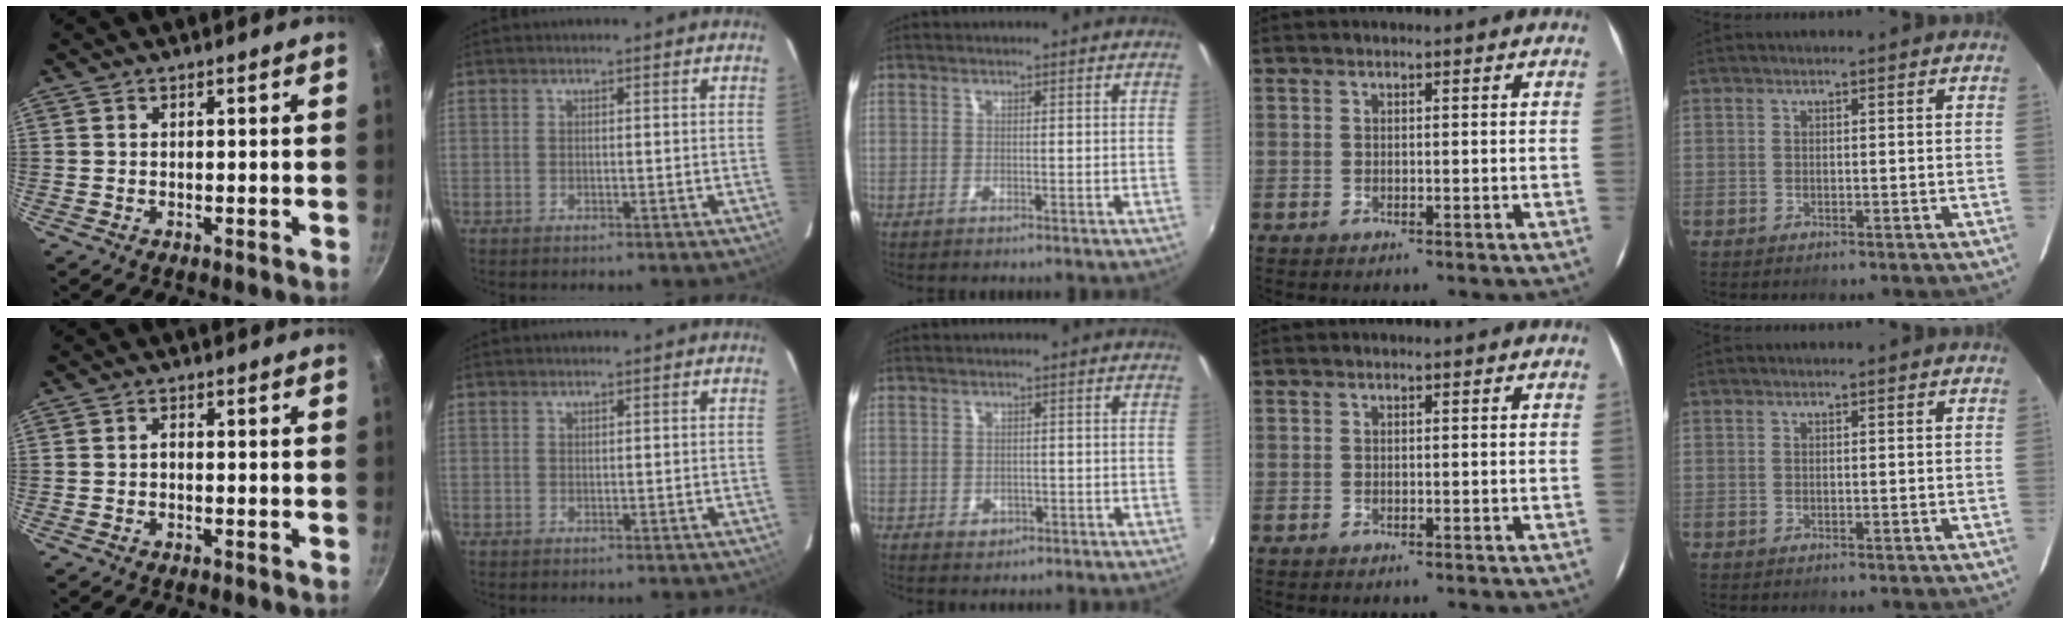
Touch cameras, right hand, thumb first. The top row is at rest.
{"thumb": {"total": 1.0, "force": [-0.4, 0.6, 0.6], "torque": [-0.011, 0.008, -0.009]}, "middle": {"total": 2.2, "force": [-0.7, 1.8, 0.9], "torque": [-0.017, -0.002, -0.007]}}